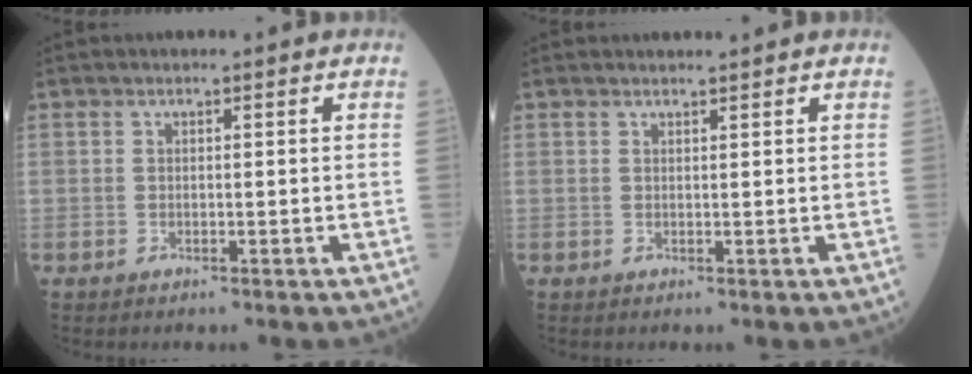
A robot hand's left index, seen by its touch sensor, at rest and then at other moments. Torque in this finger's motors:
{"motor_torque": [-0.17, -0.11, -0.24, -0.09]}